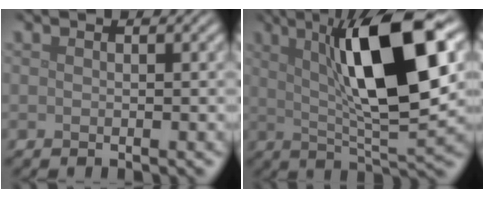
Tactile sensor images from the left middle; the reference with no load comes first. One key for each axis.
{"total": 12.4, "fx": 3.2, "fy": 3.2, "fz": 11.6, "tx": -0.184, "ty": 0.013, "tz": 0.053}